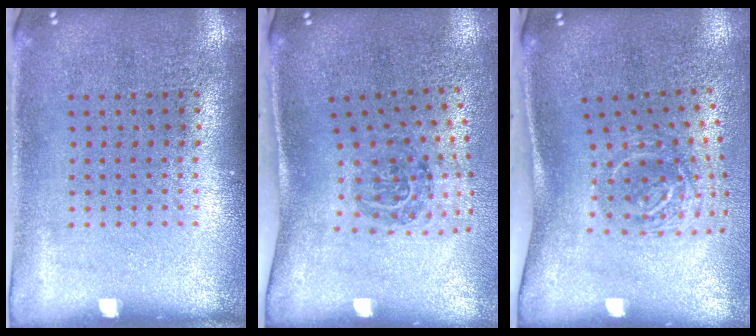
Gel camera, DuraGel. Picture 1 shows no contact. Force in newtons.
{"total": 1.8, "press": 1.1, "slide": 1.4}
{"total": 2.0, "press": 1.3, "slide": 1.5}